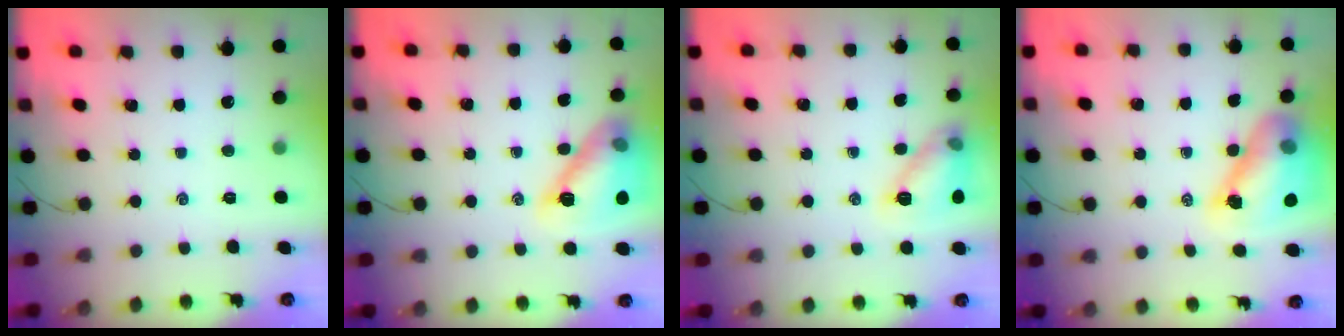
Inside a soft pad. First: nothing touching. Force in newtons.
{"total": 14.2, "press": 14.2, "slide": 0.7}
{"total": 11.8, "press": 11.8, "slide": 0.2}
{"total": 13.5, "press": 12.9, "slide": 3.7}